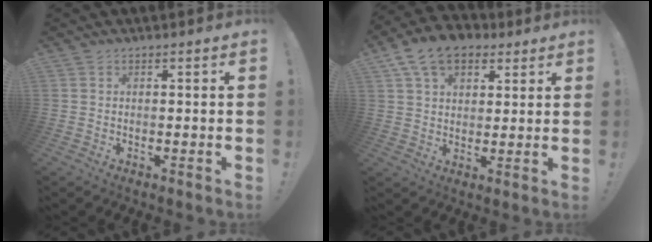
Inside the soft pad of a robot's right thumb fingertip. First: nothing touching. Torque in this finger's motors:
{"motor_torque": [-0.67, 1.31, 1.04, 0.11, 0.06]}